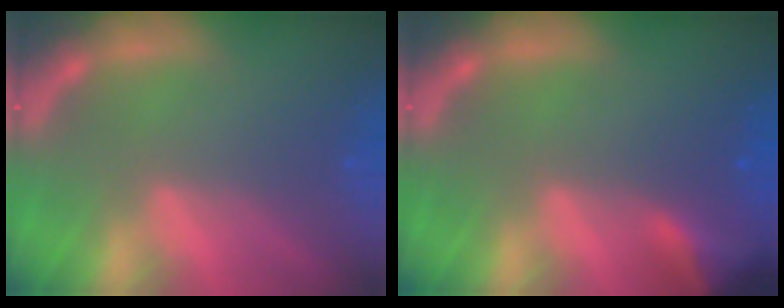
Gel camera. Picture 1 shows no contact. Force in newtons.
{"total": 4.4}